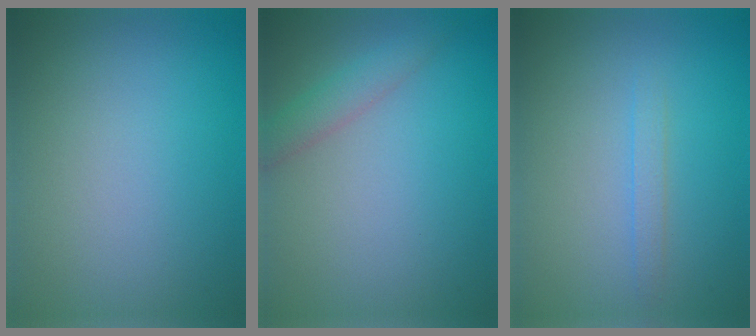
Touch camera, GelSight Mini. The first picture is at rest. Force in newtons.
{"total": 2.1, "press": 2.1, "slide": 0.1}
{"total": 1.1, "press": 1.1, "slide": 0.0}